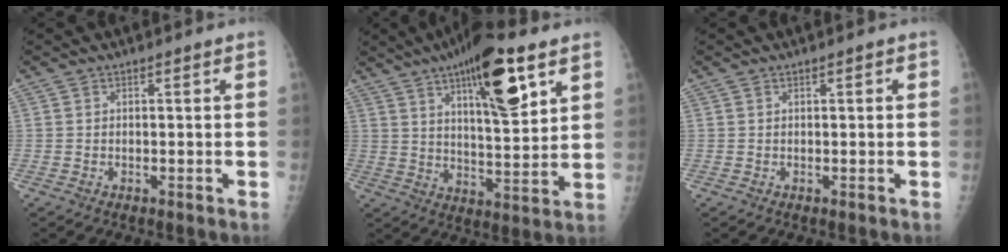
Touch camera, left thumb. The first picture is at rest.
{"total": 16.6, "force": [8.4, 4.7, 13.5], "torque": [-0.191, -0.039, 0.133]}
{"total": 0.7, "force": [0.3, 0.3, 0.6], "torque": [-0.005, 0.001, 0.003]}